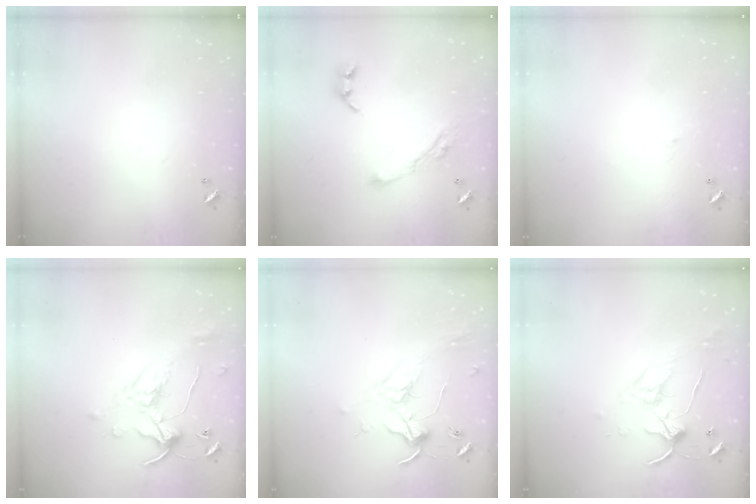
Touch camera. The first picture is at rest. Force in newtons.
{"total": 7.8, "press": 7.7, "slide": 0.9}
{"total": 0.8, "press": 0.7, "slide": 0.5}
{"total": 1.1, "press": 0.6, "slide": 0.9}
{"total": 1.7, "press": 1.5, "slide": 0.7}
{"total": 4.6, "press": 4.5, "slide": 0.7}